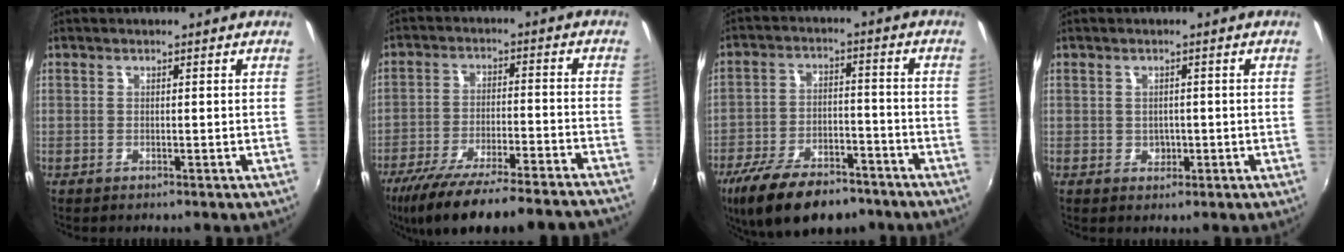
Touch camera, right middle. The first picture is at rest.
{"total": 23.3, "force": [-20.1, 2.1, 11.6], "torque": [-0.212, -0.053, -0.295]}
{"total": 17.9, "force": [-12.9, 7.5, 9.8], "torque": [-0.206, -0.026, -0.206]}
{"total": 1.9, "force": [-0.2, 1.8, 0.6], "torque": [-0.006, 0.000, -0.001]}